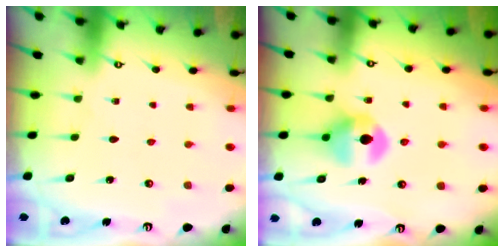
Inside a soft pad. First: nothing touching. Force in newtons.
{"total": 9.1, "press": 9.1, "slide": 0.3}